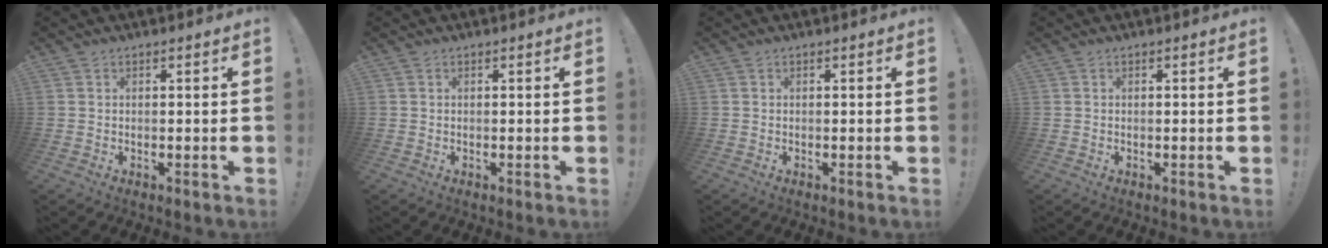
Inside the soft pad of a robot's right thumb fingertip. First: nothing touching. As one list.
[{"total": 0.0}, {"total": 0.0}, {"total": 0.0}]